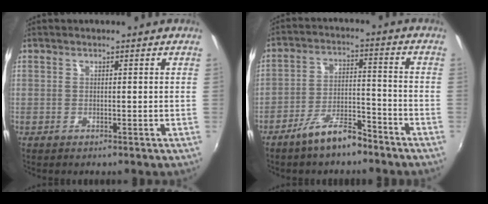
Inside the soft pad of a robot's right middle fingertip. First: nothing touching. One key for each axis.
{"total": 8.2, "fx": -6.5, "fy": 2.3, "fz": 4.4, "tx": -0.089, "ty": 0.009, "tz": -0.108}